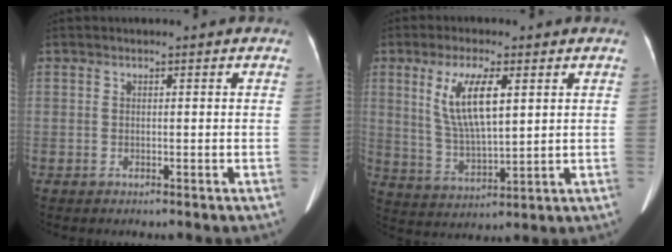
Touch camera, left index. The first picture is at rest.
{"total": 9.0, "force": [3.0, 2.3, 8.1], "torque": [-0.166, -0.005, 0.064]}